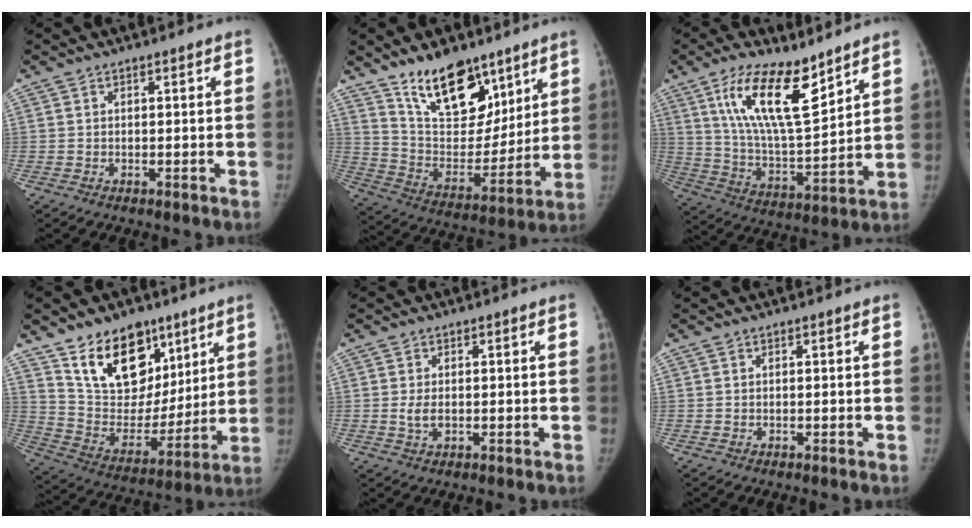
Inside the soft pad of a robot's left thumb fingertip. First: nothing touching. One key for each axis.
{"total": 19.2, "fx": 13.0, "fy": 9.9, "fz": 10.1, "tx": -0.108, "ty": -0.082, "tz": 0.231}
{"total": 17.0, "fx": 10.3, "fy": 5.6, "fz": 12.4, "tx": -0.195, "ty": -0.060, "tz": 0.201}
{"total": 19.7, "fx": 12.0, "fy": 12.2, "fz": 9.6, "tx": -0.106, "ty": -0.066, "tz": 0.219}
{"total": 2.5, "fx": 0.0, "fy": 1.5, "fz": 2.0, "tx": -0.041, "ty": -0.006, "tz": 0.003}
{"total": 0.0}